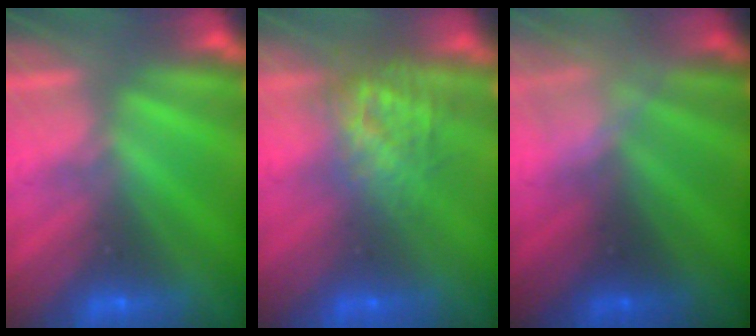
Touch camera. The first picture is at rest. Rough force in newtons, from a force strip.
{"total": 9.2}
{"total": 2.4}